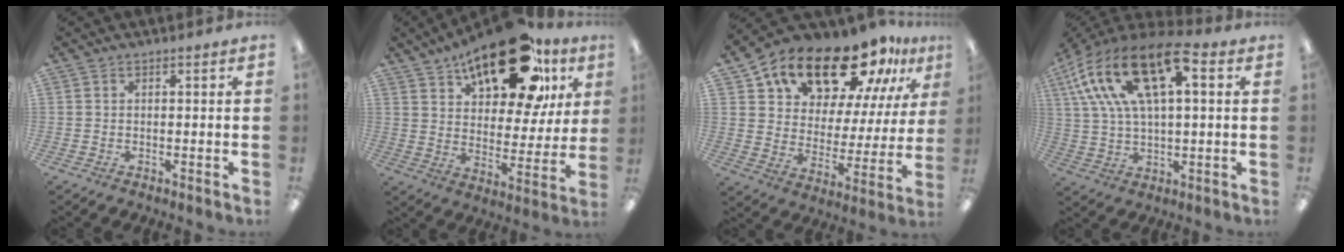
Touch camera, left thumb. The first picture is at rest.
{"total": 23.8, "force": [15.7, 10.1, 14.7], "torque": [-0.219, -0.076, 0.261]}
{"total": 20.6, "force": [16.7, 8.3, 8.8], "torque": [-0.166, -0.117, 0.292]}
{"total": 20.8, "force": [10.5, 9.1, 15.5], "torque": [-0.316, -0.033, 0.181]}